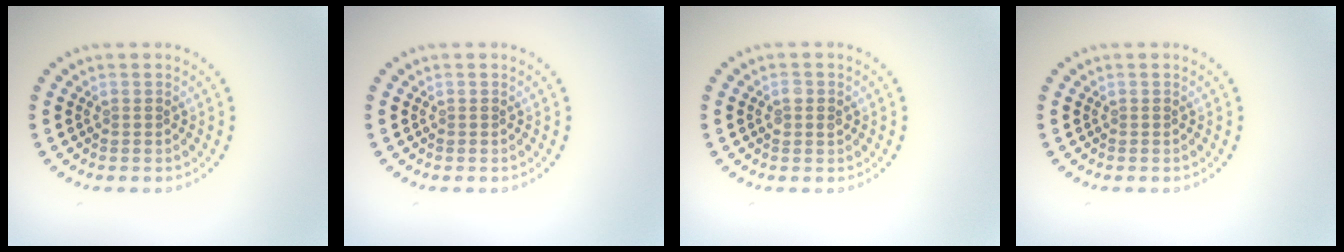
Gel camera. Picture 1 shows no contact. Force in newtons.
{"total": 0.0}
{"total": 1.1, "press": 1.1, "slide": 0.2}
{"total": 0.0}